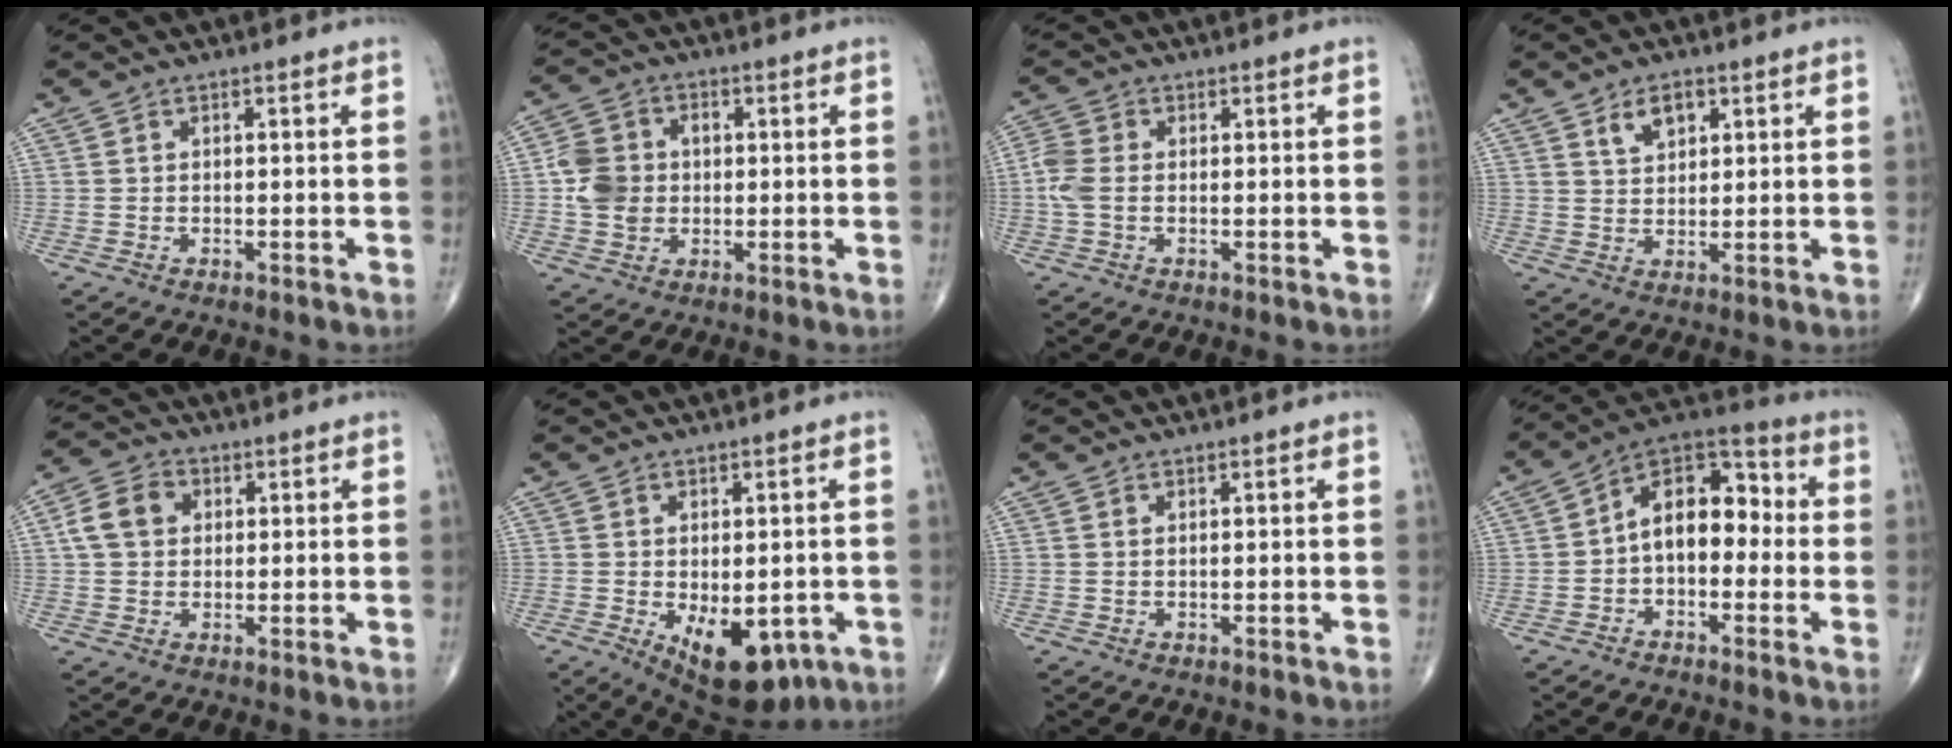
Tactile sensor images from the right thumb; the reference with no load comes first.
{"total": 8.1, "force": [-0.1, 6.9, 4.2], "torque": [-0.068, 0.014, -0.007]}
{"total": 4.4, "force": [-0.4, 2.8, 3.3], "torque": [-0.101, 0.009, -0.015]}
{"total": 4.9, "force": [2.5, 2.9, 3.0], "torque": [-0.035, -0.012, 0.046]}
{"total": 7.0, "force": [1.4, 5.5, 4.1], "torque": [-0.066, 0.011, 0.020]}
{"total": 13.2, "force": [-4.4, 7.1, 10.2], "torque": [-0.131, -0.009, -0.044]}
{"total": 0.0}
{"total": 12.3, "force": [-0.7, 7.9, 9.4], "torque": [-0.115, 0.045, -0.030]}